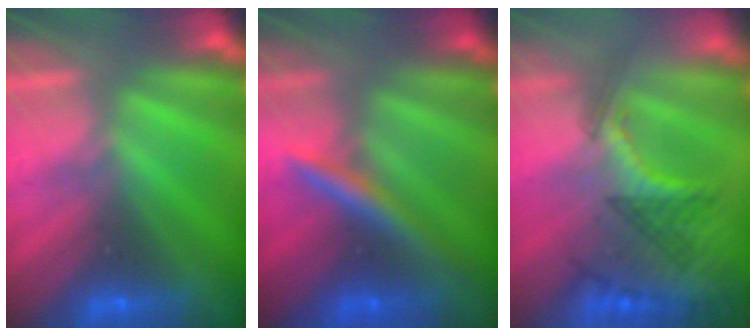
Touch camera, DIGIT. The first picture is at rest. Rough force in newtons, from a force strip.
{"total": 2.4}
{"total": 3.0}